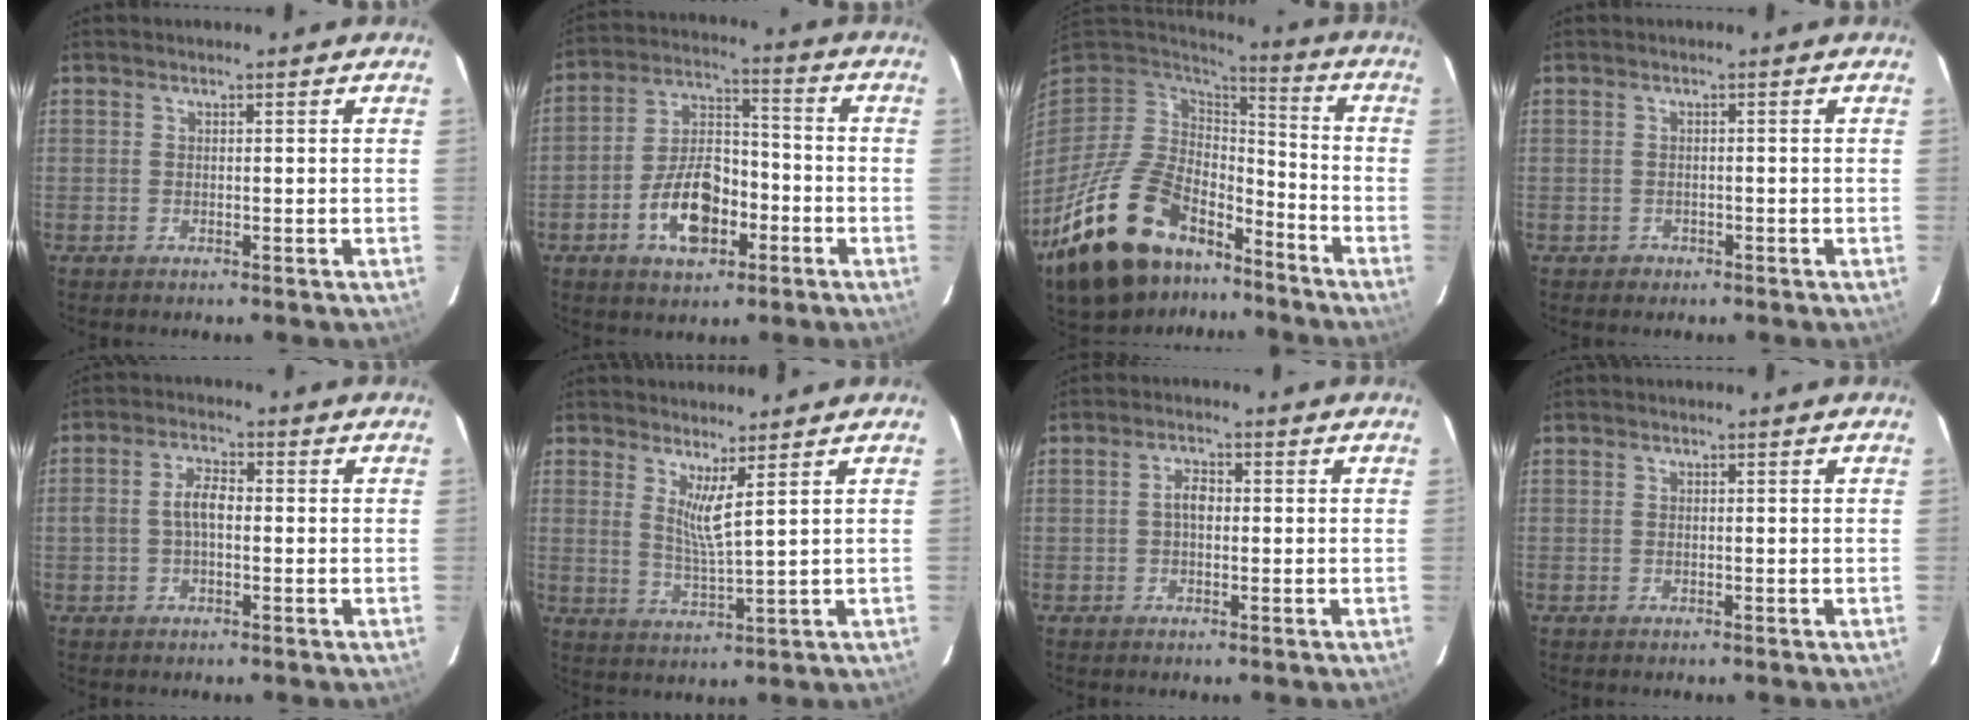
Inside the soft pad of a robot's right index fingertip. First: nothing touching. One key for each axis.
{"total": 12.4, "fx": -5.1, "fy": 7.0, "fz": 8.9, "tx": -0.172, "ty": 0.020, "tz": -0.080}
{"total": 23.8, "fx": -15.2, "fy": 13.1, "fz": 12.9, "tx": -0.266, "ty": -0.007, "tz": -0.238}
{"total": 1.3, "fx": -0.7, "fy": 1.1, "fz": 0.1, "tx": 0.001, "ty": 0.003, "tz": -0.006}
{"total": 4.6, "fx": -0.4, "fy": 2.4, "fz": 3.9, "tx": -0.077, "ty": 0.013, "tz": -0.005}
{"total": 4.6, "fx": 2.8, "fy": -0.5, "fz": 3.6, "tx": -0.068, "ty": -0.016, "tz": 0.047}
{"total": 2.5, "fx": 0.0, "fy": 1.5, "fz": 2.0, "tx": -0.037, "ty": 0.009, "tz": -0.001}
{"total": 0.0}